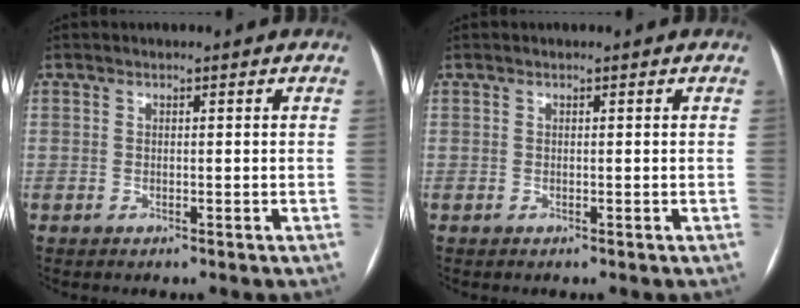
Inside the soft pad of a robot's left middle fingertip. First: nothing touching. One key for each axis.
{"total": 0.0}